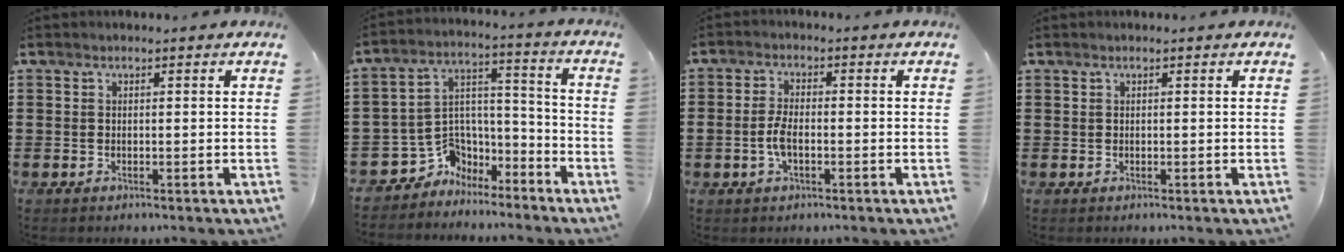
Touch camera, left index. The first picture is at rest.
{"total": 6.1, "force": [-4.6, 4.0, 0.6], "torque": [-0.026, 0.010, -0.091]}
{"total": 3.7, "force": [-0.9, 1.6, 3.3], "torque": [-0.081, -0.002, -0.023]}
{"total": 0.0}